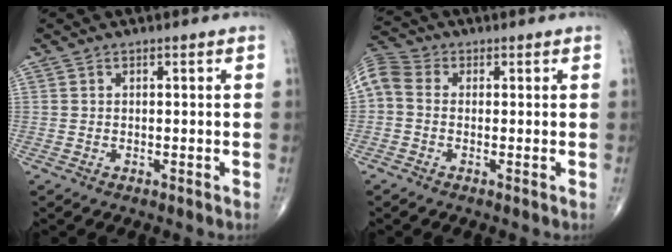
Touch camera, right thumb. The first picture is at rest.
{"total": 6.7, "force": [0.2, 5.1, 4.3], "torque": [-0.094, 0.019, -0.010]}